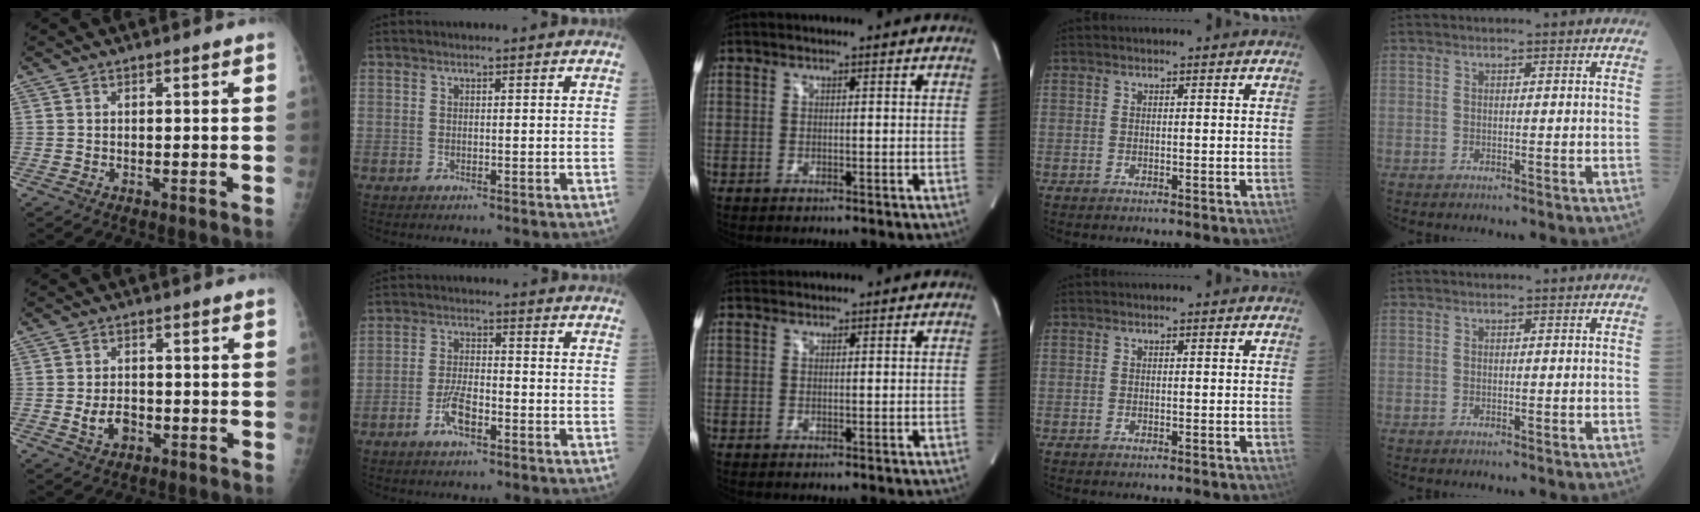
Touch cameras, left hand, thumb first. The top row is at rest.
{"thumb": {"total": 4.0, "force": [-1.0, 2.8, 2.6], "torque": [-0.040, 0.003, -0.013]}, "index": {"total": 5.0, "force": [-2.7, 1.6, 3.9], "torque": [-0.082, 0.000, -0.051]}, "middle": {"total": 1.3, "force": [1.3, 0.2, -0.2], "torque": [-0.007, 0.011, 0.028]}}